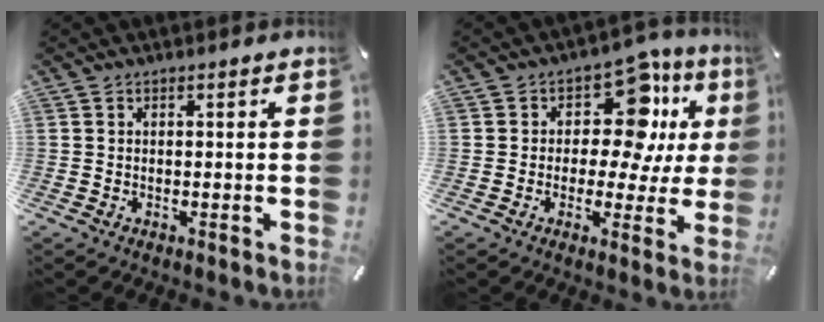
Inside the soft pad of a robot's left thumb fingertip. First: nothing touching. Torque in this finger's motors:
{"motor_torque": [0.17, 0.44, 0.18, 0.29, -0.02]}